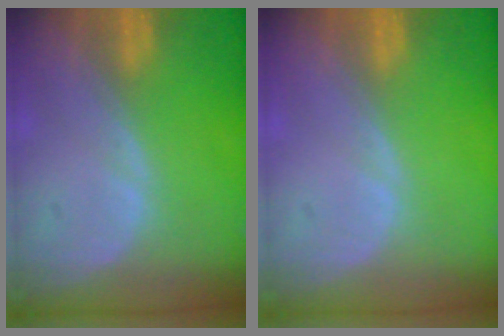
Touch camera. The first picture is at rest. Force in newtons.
{"total": 0.0}